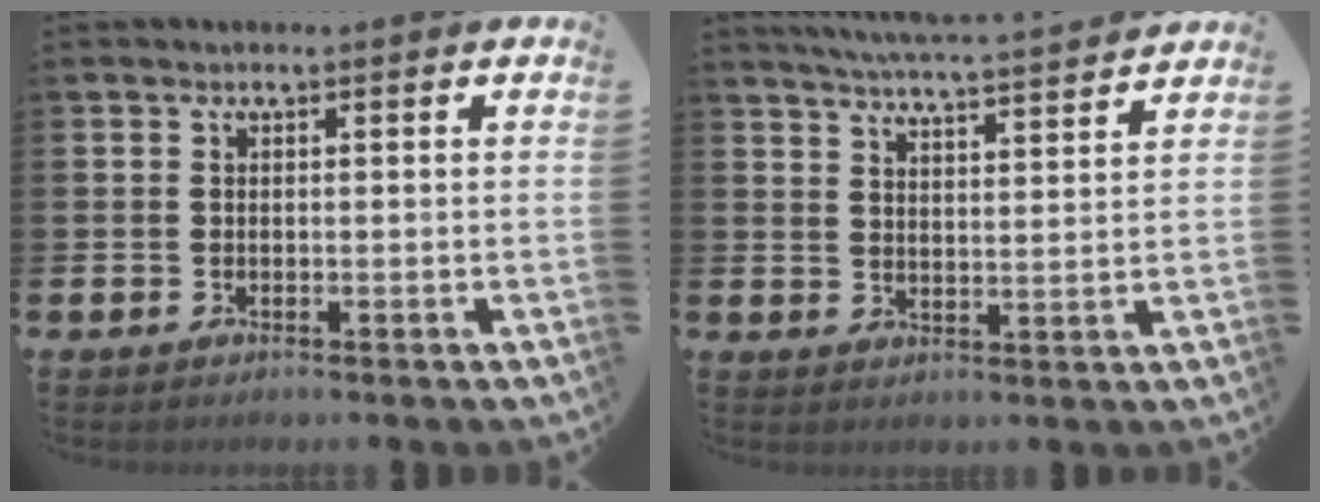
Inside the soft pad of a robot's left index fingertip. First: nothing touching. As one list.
[{"total": 5.7, "force": [5.6, -0.3, 1.2], "torque": [-0.039, -0.042, 0.097]}]